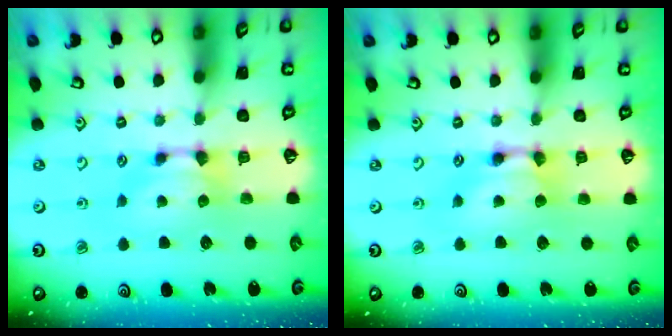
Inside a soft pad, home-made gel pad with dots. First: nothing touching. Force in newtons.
{"total": 2.1, "press": 2.1, "slide": 0.0}